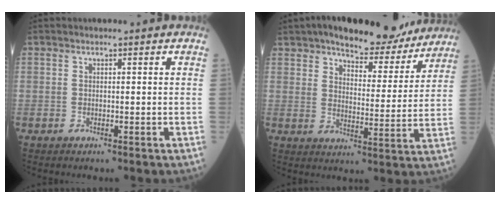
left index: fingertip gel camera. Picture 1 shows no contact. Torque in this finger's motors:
{"motor_torque": [0.50, -0.67, 0.96, 0.21]}